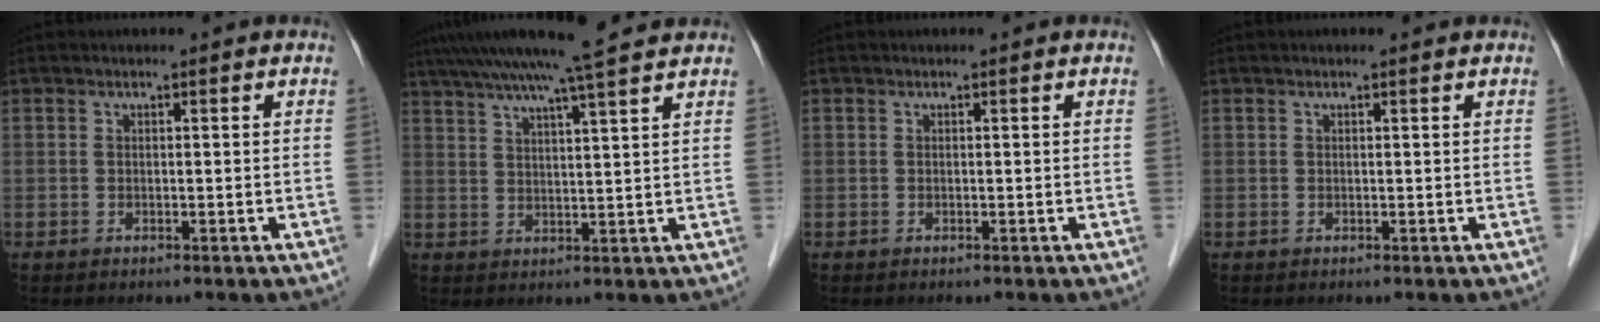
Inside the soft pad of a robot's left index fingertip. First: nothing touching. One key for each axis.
{"total": 12.3, "fx": 10.2, "fy": -0.7, "fz": 6.8, "tx": -0.117, "ty": 0.026, "tz": 0.145}
{"total": 0.0}
{"total": 0.7, "fx": 0.5, "fy": 0.0, "fz": 0.4, "tx": -0.010, "ty": 0.006, "tz": 0.008}